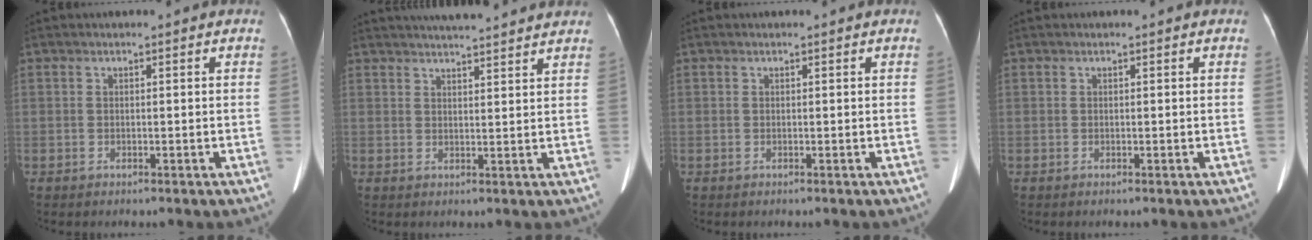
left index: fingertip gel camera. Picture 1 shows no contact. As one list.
[{"total": 10.4, "force": [9.6, 0.7, 4.1], "torque": [-0.064, 0.023, 0.121]}, {"total": 0.0}, {"total": 0.0}]